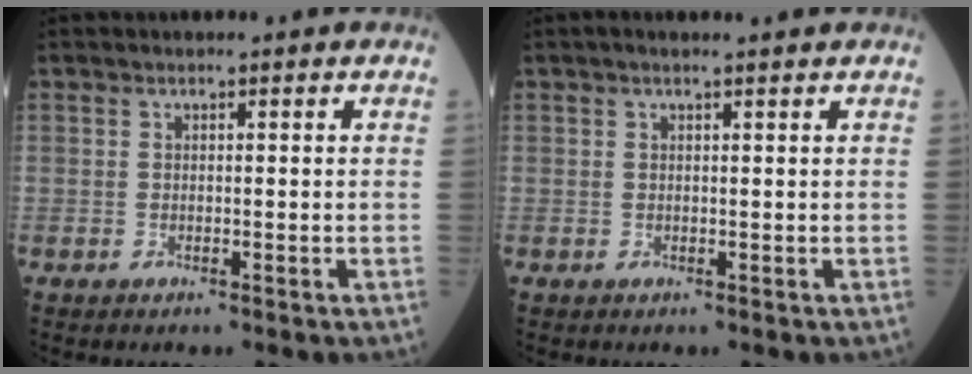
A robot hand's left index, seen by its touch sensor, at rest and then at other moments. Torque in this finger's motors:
{"motor_torque": [0.17, -0.13, -0.02, 0.02]}